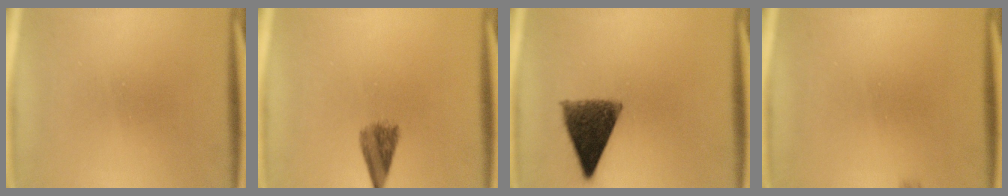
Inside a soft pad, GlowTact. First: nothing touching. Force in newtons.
{"total": 3.5}
{"total": 10.1}
{"total": 0.6}